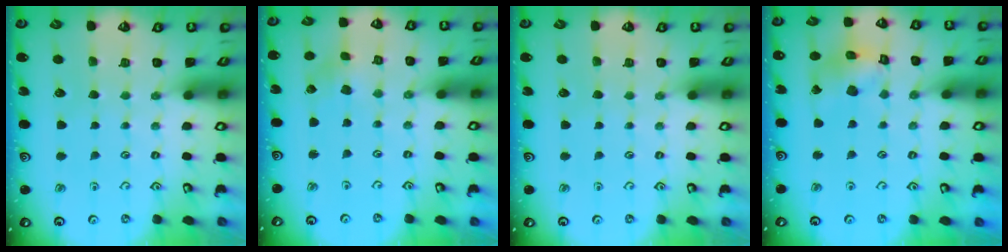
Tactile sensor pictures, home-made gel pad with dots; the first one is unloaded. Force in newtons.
{"total": 0.8, "press": 0.8, "slide": 0.2}
{"total": 0.0}
{"total": 11.0, "press": 11.0, "slide": 1.2}